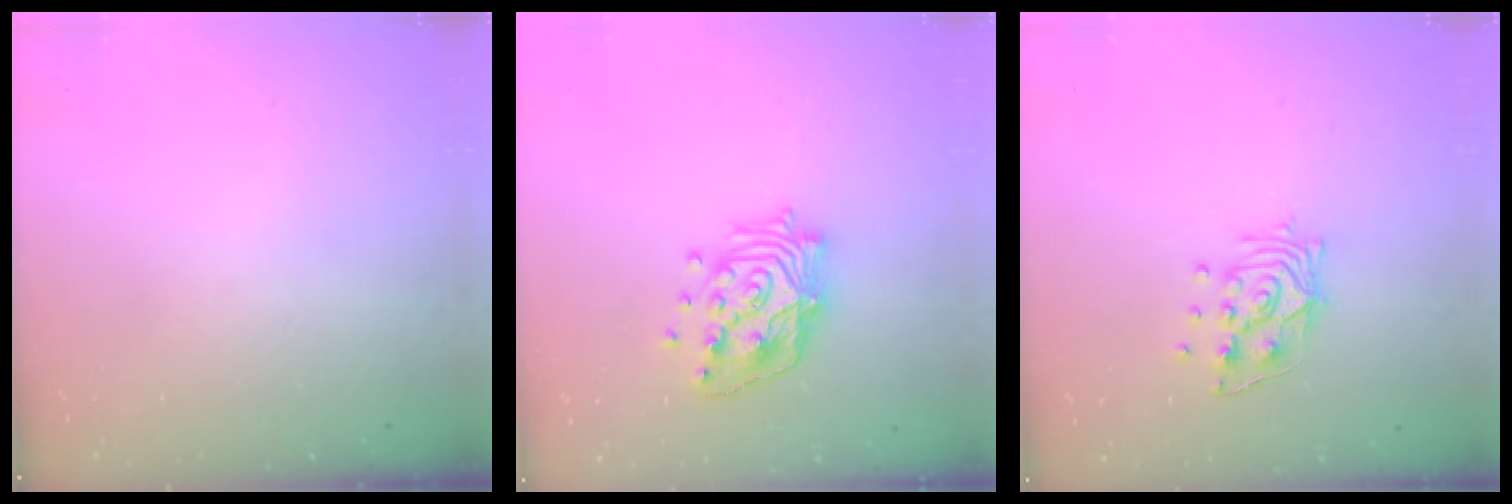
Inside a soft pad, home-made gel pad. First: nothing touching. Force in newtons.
{"total": 17.5, "press": 17.2, "slide": 2.8}
{"total": 11.1, "press": 11.1, "slide": 1.4}